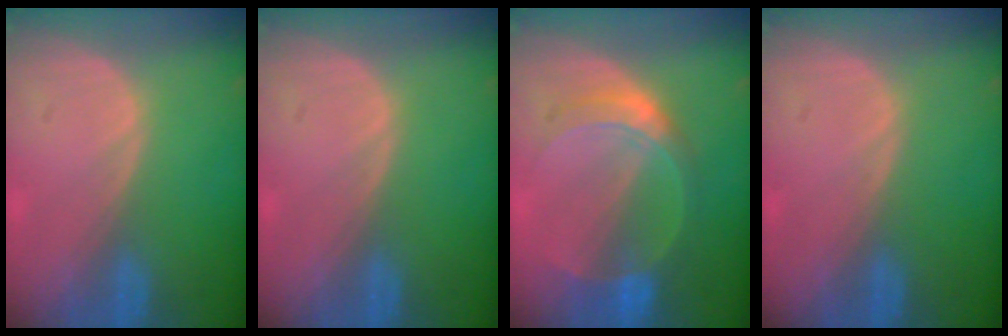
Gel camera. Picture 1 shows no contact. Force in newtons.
{"total": 0.0}
{"total": 6.3, "press": 6.3, "slide": 0.1}
{"total": 0.0}